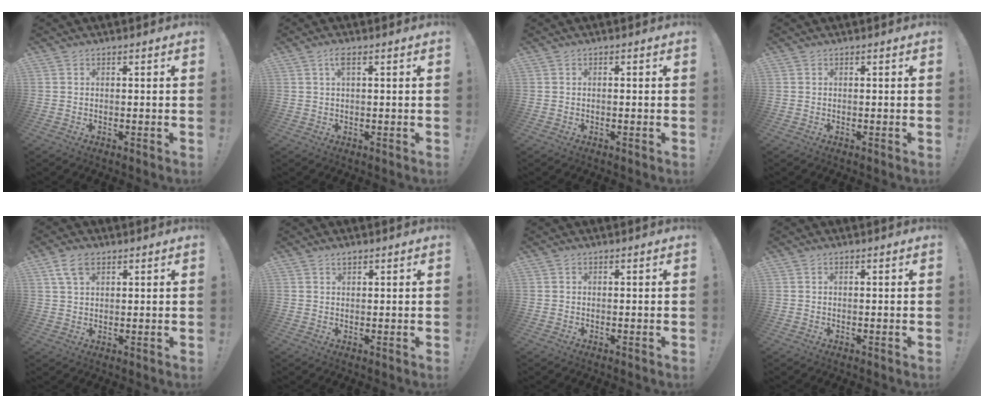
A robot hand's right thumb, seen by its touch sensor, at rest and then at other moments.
{"total": 2.8, "force": [0.9, 0.6, 2.5], "torque": [-0.048, 0.002, 0.013]}
{"total": 0.7, "force": [-0.6, -0.1, 0.4], "torque": [-0.015, 0.004, -0.009]}
{"total": 0.0}
{"total": 6.3, "force": [3.3, 3.4, 4.1], "torque": [-0.073, -0.004, 0.063]}
{"total": 1.2, "force": [0.9, 0.4, 0.6], "torque": [-0.011, 0.000, 0.017]}
{"total": 0.0}
{"total": 0.0}